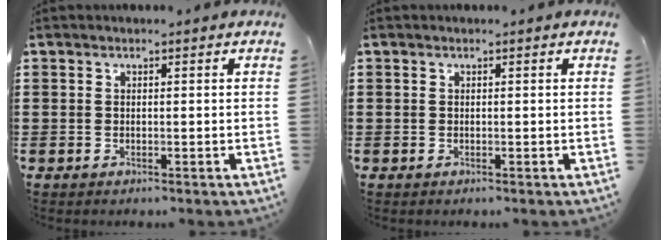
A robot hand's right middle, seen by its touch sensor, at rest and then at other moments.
{"total": 0.0}